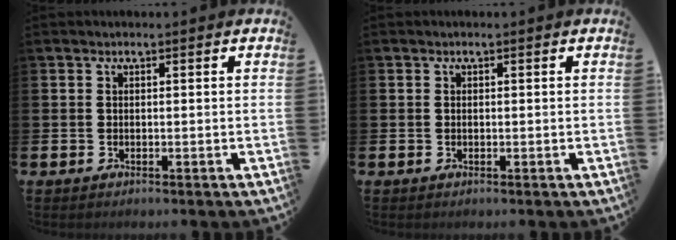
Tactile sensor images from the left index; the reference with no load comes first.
{"total": 0.0}